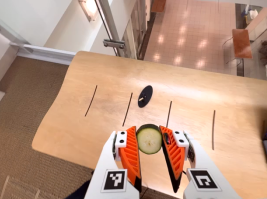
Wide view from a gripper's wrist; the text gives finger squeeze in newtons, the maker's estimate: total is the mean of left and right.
{"total": 11.4, "left": 11.2, "right": 11.5}